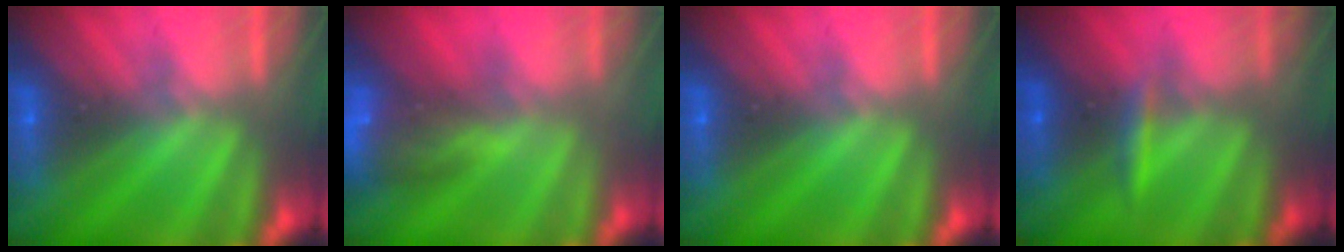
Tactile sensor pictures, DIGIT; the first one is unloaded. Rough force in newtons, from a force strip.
{"total": 7.7}
{"total": 0.0}
{"total": 2.4}